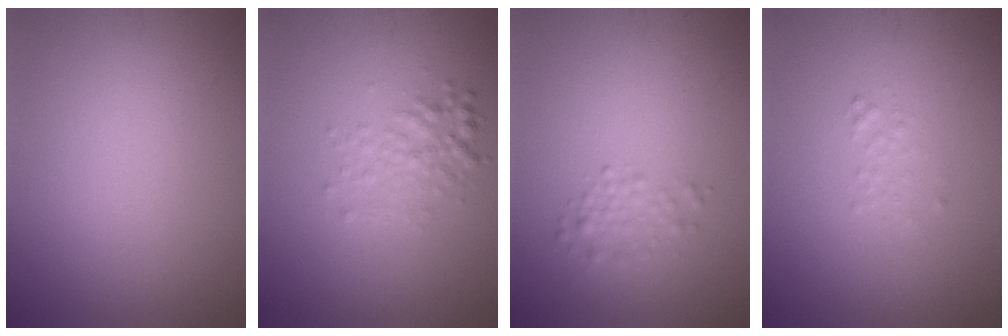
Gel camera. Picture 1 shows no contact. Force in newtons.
{"total": 2.2, "press": 2.2, "slide": 0.0}
{"total": 1.6, "press": 1.6, "slide": 0.1}
{"total": 0.7, "press": 0.7, "slide": 0.1}